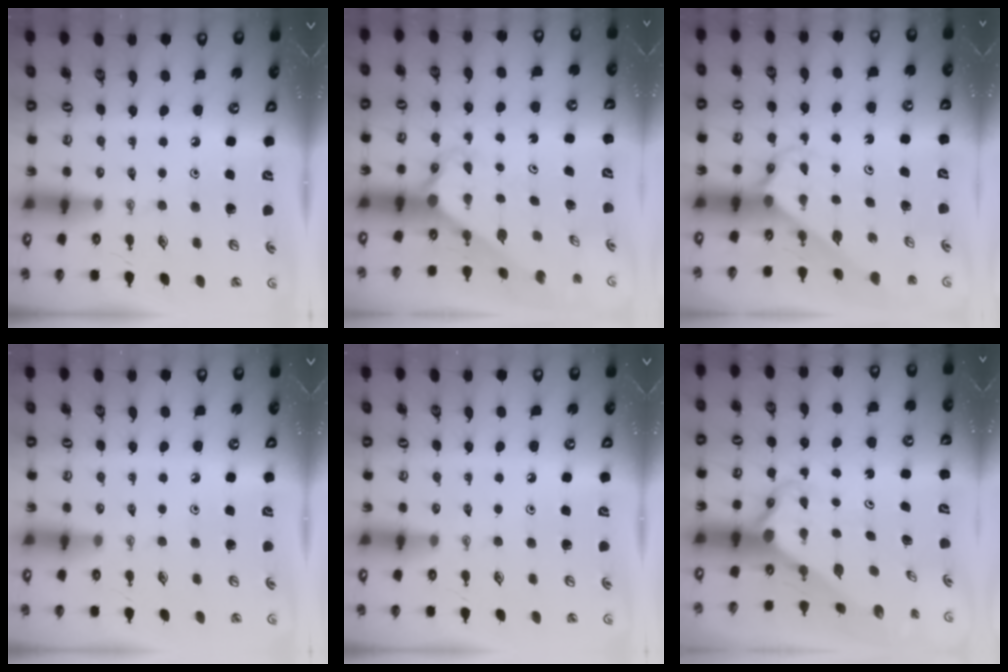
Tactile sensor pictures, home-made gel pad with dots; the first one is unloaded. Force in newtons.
{"total": 2.7, "press": 2.7, "slide": 0.2}
{"total": 2.6, "press": 2.6, "slide": 0.1}
{"total": 0.0}
{"total": 0.0}
{"total": 3.7, "press": 3.7, "slide": 0.3}